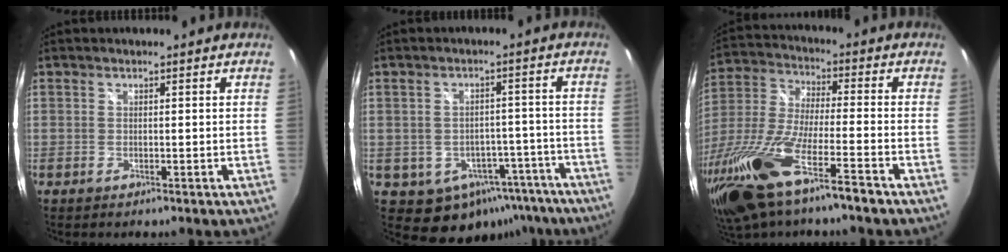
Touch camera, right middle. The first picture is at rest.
{"total": 12.5, "force": [-7.5, 8.9, 4.4], "torque": [-0.080, 0.025, -0.060]}
{"total": 20.6, "force": [-13.5, 3.2, 15.3], "torque": [-0.320, -0.048, -0.254]}